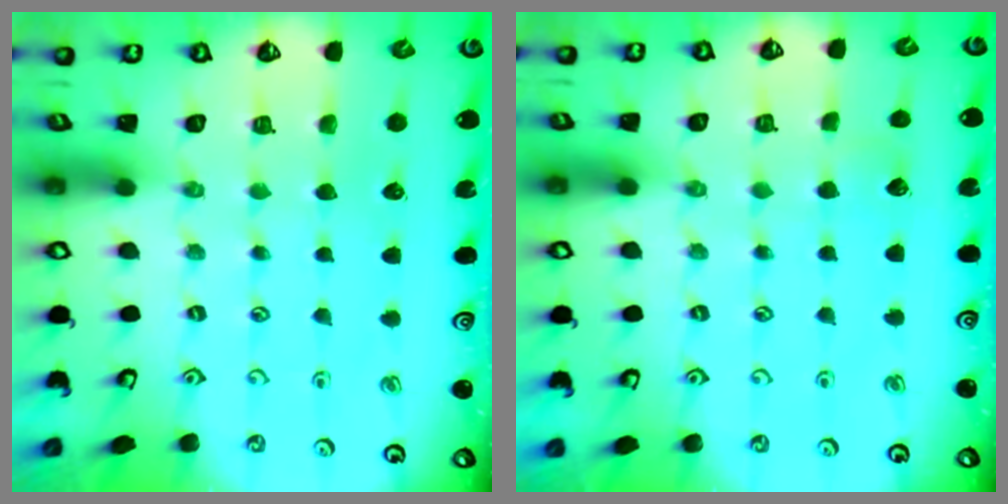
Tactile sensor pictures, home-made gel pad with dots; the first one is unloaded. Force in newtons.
{"total": 1.8, "press": 1.8, "slide": 0.2}